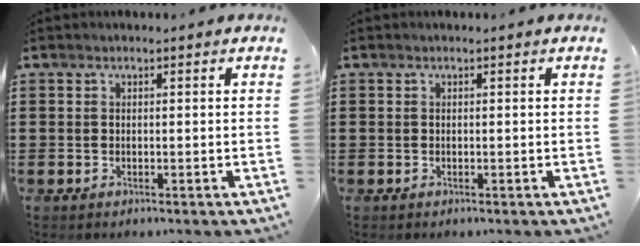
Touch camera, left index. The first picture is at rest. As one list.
[{"total": 0.0}]